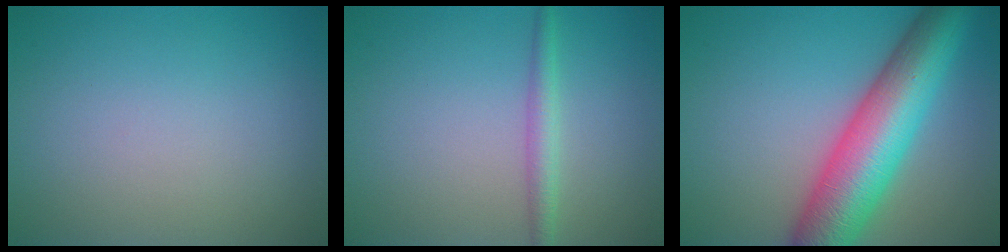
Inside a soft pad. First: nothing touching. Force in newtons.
{"total": 1.9, "press": 1.9, "slide": 0.0}
{"total": 10.6, "press": 10.6, "slide": 0.4}